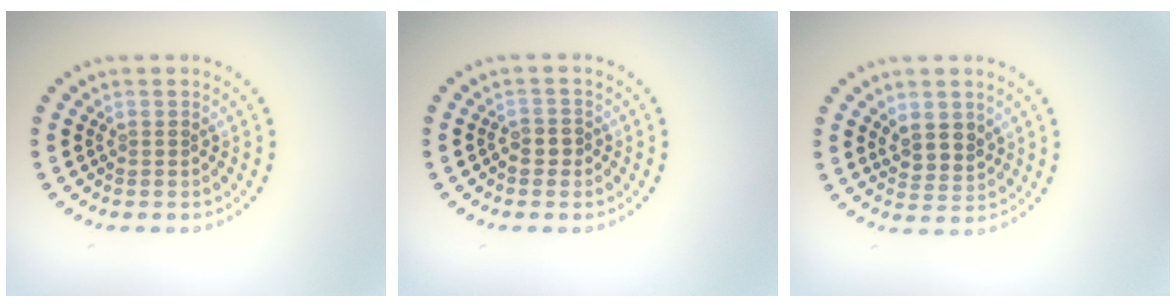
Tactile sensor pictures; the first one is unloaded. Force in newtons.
{"total": 1.0, "press": 0.9, "slide": 0.5}
{"total": 2.6, "press": 2.3, "slide": 1.2}